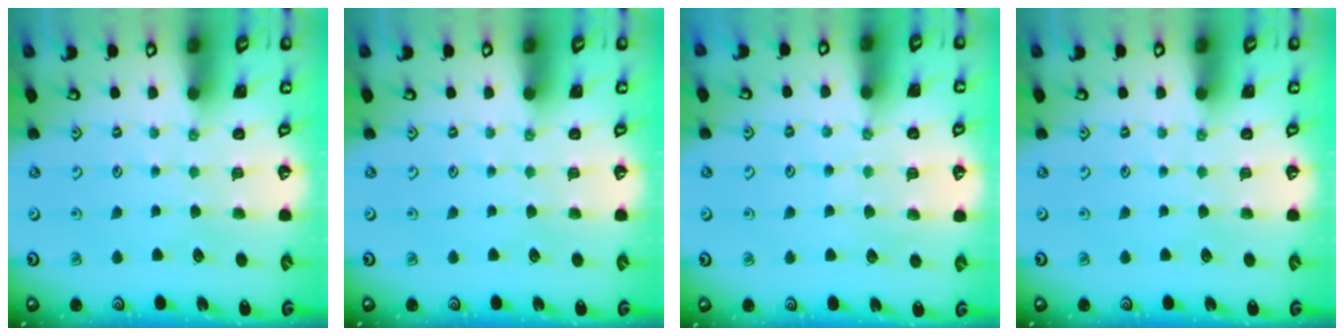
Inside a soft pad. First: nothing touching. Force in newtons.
{"total": 0.0}
{"total": 4.4, "press": 4.3, "slide": 0.7}
{"total": 0.0}